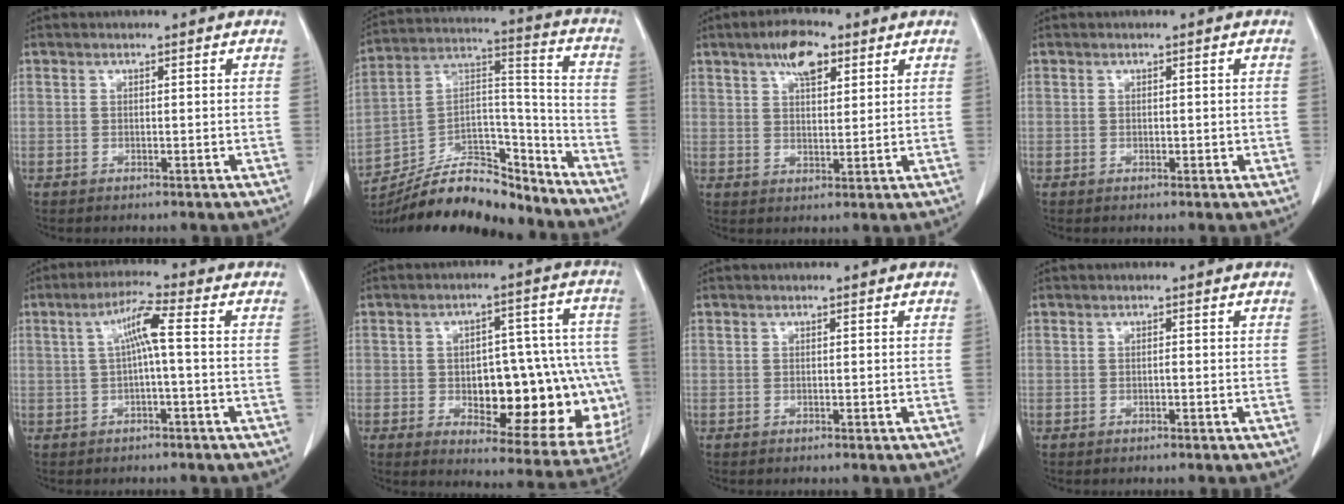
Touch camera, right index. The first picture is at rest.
{"total": 19.6, "force": [-17.4, 5.9, 6.8], "torque": [-0.139, 0.043, -0.291]}
{"total": 6.4, "force": [3.7, 2.6, 4.5], "torque": [-0.082, 0.010, 0.062]}
{"total": 0.7, "force": [0.0, 0.5, 0.5], "torque": [-0.005, 0.002, 0.003]}
{"total": 5.0, "force": [0.4, 0.0, 5.0], "torque": [-0.096, 0.018, 0.010]}
{"total": 22.1, "force": [-3.8, 8.8, 19.9], "torque": [-0.178, 0.038, -0.016]}
{"total": 0.0}
{"total": 0.0}